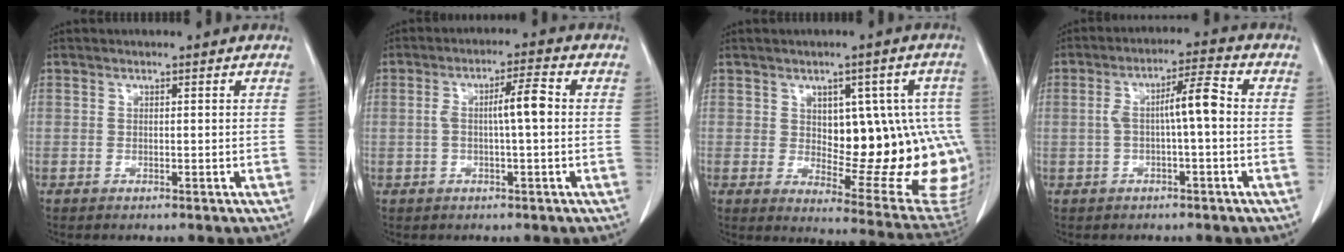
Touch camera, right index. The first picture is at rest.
{"total": 5.2, "force": [0.2, 0.6, 5.1], "torque": [-0.089, 0.019, 0.007]}
{"total": 17.2, "force": [0.7, 7.5, 15.5], "torque": [-0.152, 0.015, 0.032]}
{"total": 6.1, "force": [-0.1, 0.8, 6.0], "torque": [-0.107, 0.026, 0.004]}